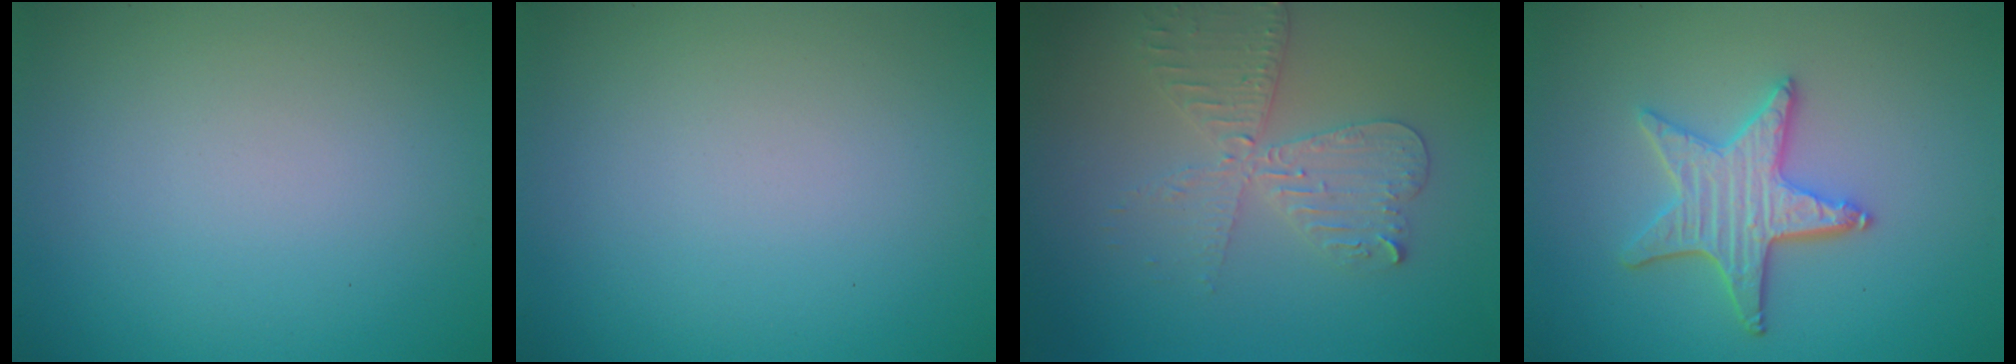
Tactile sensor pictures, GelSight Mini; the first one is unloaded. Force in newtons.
{"total": 0.0}
{"total": 4.0, "press": 3.4, "slide": 2.1}
{"total": 4.2, "press": 3.8, "slide": 1.7}